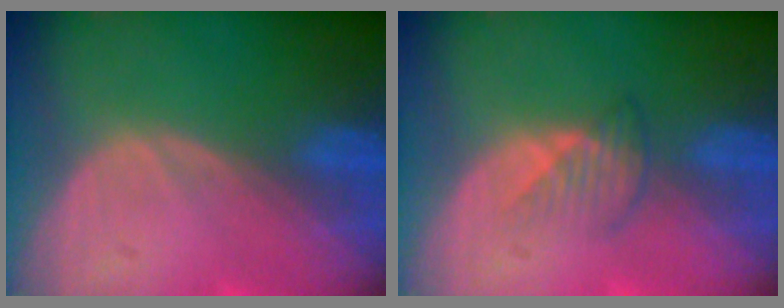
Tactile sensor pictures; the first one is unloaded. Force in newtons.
{"total": 2.7, "press": 2.6, "slide": 0.5}